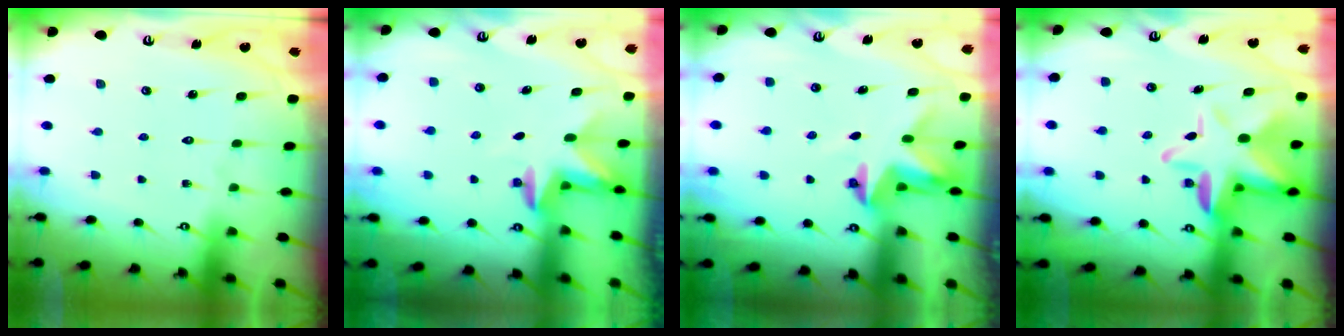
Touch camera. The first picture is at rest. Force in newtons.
{"total": 2.8, "press": 2.7, "slide": 0.7}
{"total": 3.4, "press": 3.4, "slide": 0.1}
{"total": 11.1, "press": 11.0, "slide": 1.8}